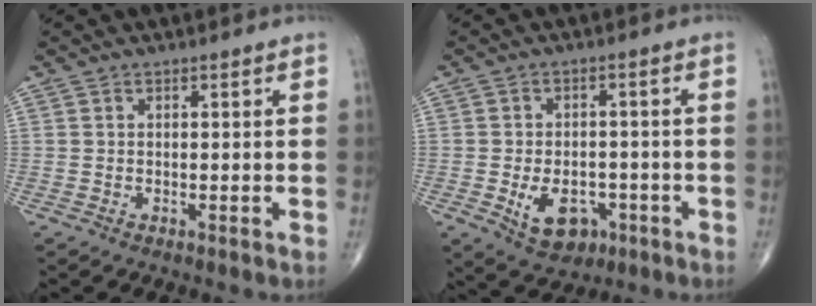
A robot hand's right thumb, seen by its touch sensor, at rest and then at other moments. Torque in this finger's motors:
{"motor_torque": [-0.03, 0.22, 0.32, 0.19, 0.04]}